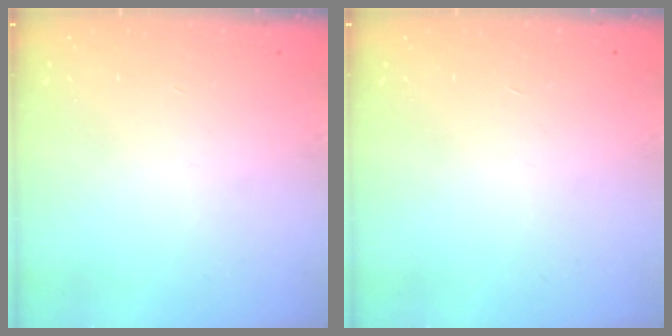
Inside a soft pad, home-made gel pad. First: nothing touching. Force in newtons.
{"total": 0.0}